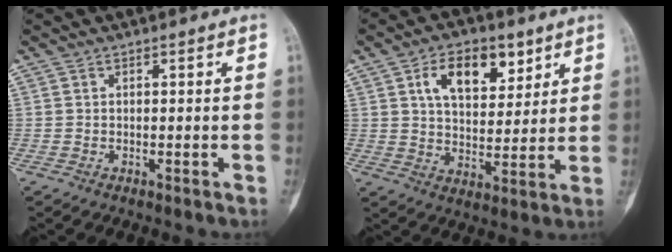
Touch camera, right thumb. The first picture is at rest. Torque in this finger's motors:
{"motor_torque": [-0.83, 0.99, 0.33, -0.04, 0.13]}